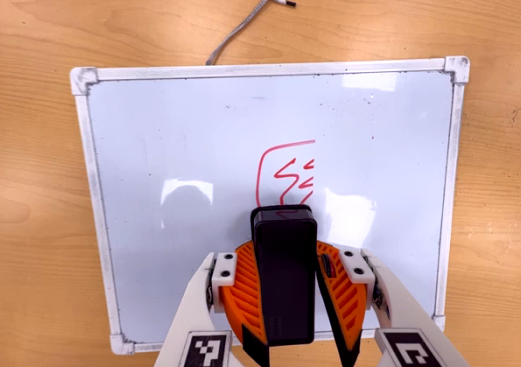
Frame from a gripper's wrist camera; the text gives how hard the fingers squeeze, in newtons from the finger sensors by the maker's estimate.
{"total": 8.5, "left": 8.8, "right": 8.3}